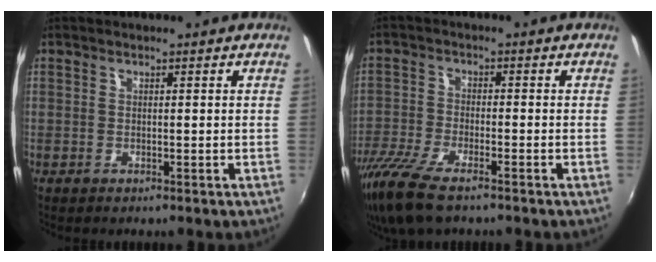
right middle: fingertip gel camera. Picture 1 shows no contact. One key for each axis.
{"total": 11.2, "fx": -8.2, "fy": 3.1, "fz": 7.0, "tx": -0.167, "ty": -0.042, "tz": -0.160}